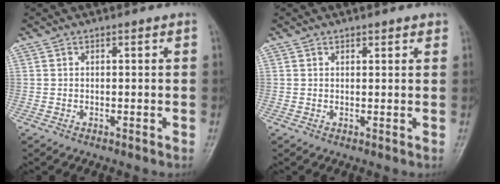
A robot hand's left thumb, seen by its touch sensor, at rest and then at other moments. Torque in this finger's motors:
{"motor_torque": [-0.71, 0.00, -0.20, 0.02, -0.02]}